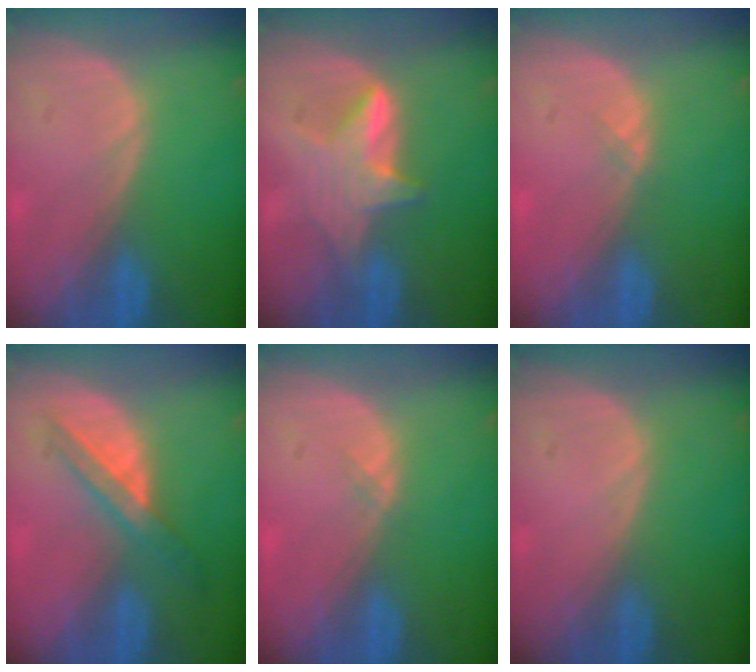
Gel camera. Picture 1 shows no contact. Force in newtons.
{"total": 5.8, "press": 5.6, "slide": 1.5}
{"total": 0.8, "press": 0.5, "slide": 0.6}
{"total": 5.9, "press": 5.2, "slide": 2.9}
{"total": 0.8, "press": 0.5, "slide": 0.6}
{"total": 0.0}